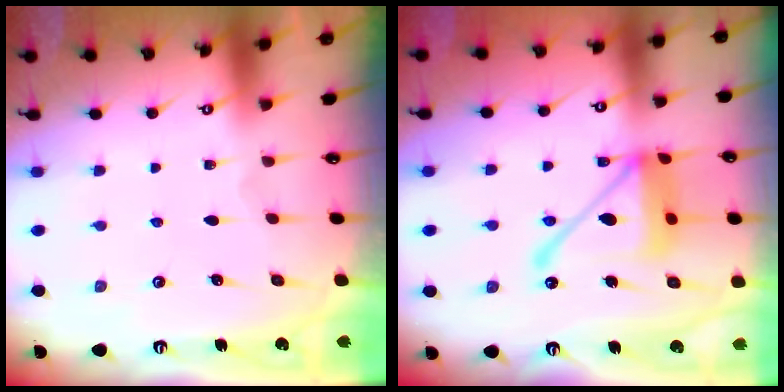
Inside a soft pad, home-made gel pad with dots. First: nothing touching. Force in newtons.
{"total": 16.6, "press": 16.5, "slide": 1.6}